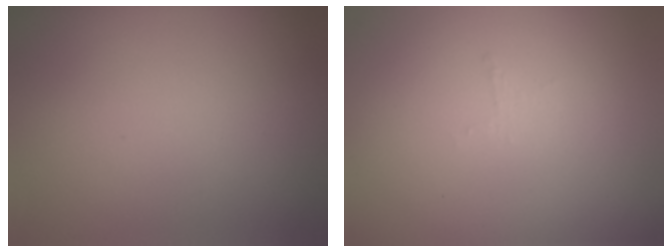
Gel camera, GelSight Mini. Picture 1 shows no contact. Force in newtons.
{"total": 0.7, "press": 0.6, "slide": 0.2}